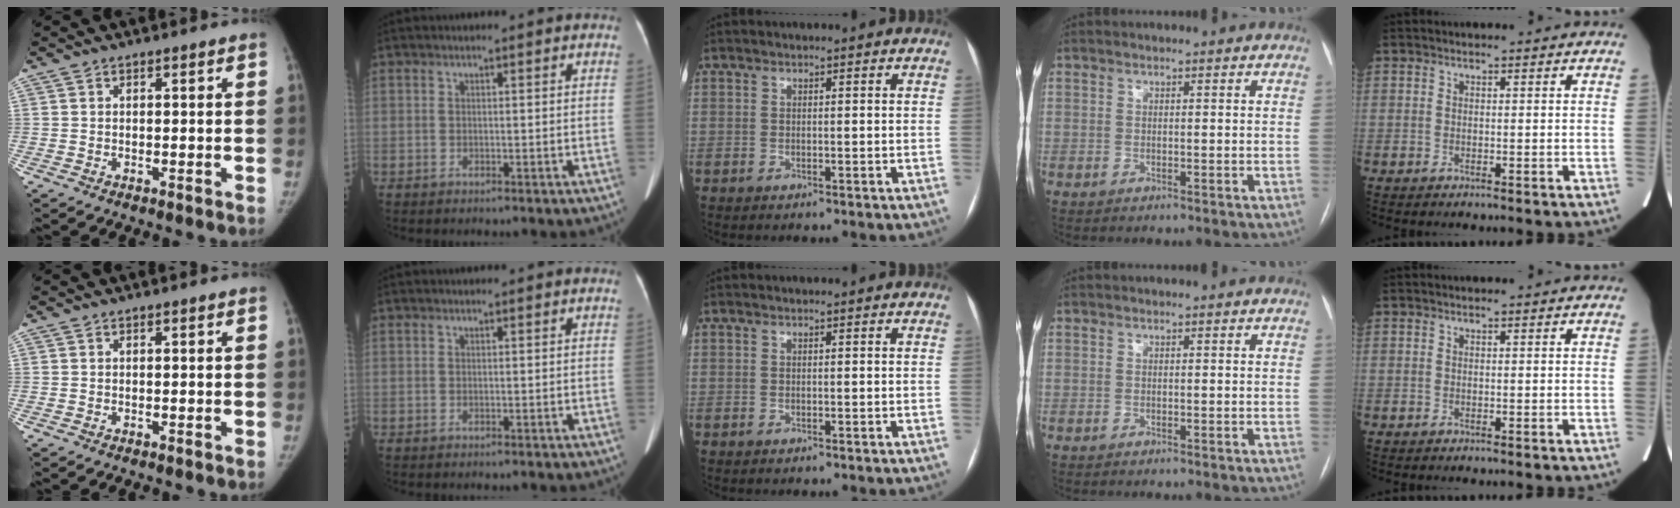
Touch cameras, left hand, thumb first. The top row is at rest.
{}